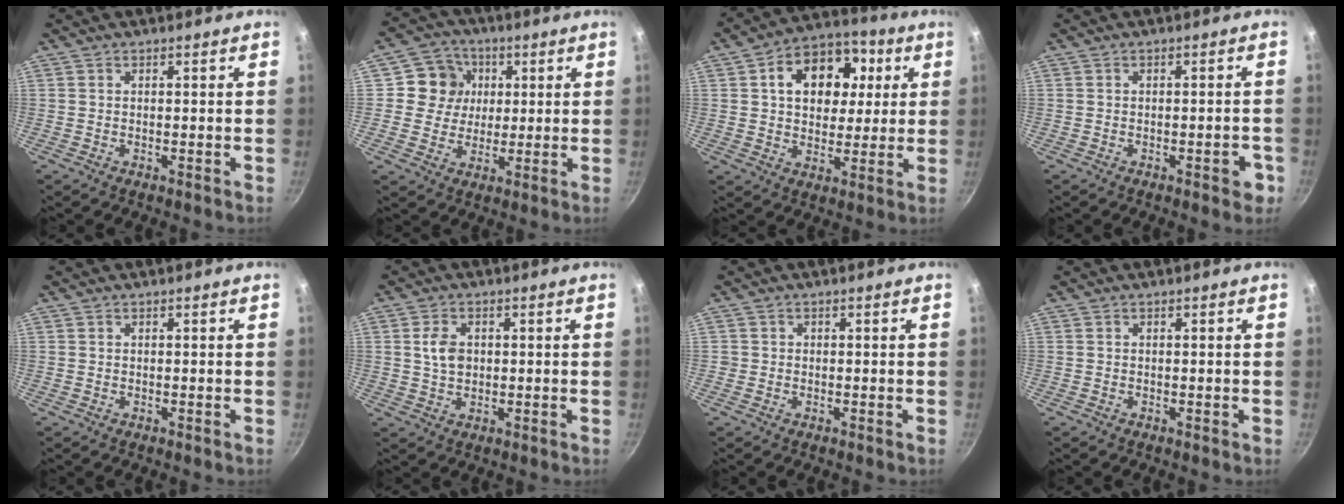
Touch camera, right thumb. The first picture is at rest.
{"total": 8.5, "force": [1.8, 8.0, 2.5], "torque": [-0.005, 0.006, 0.020]}
{"total": 15.3, "force": [3.9, 11.1, 9.8], "torque": [-0.118, 0.012, 0.051]}
{"total": 3.7, "force": [-1.7, 1.4, 3.0], "torque": [-0.026, 0.011, -0.021]}
{"total": 0.0}
{"total": 4.7, "force": [0.7, 3.4, 3.2], "torque": [-0.051, 0.002, 0.011]}
{"total": 0.9, "force": [-0.2, 0.9, 0.1], "torque": [-0.001, 0.002, -0.005]}
{"total": 0.0}